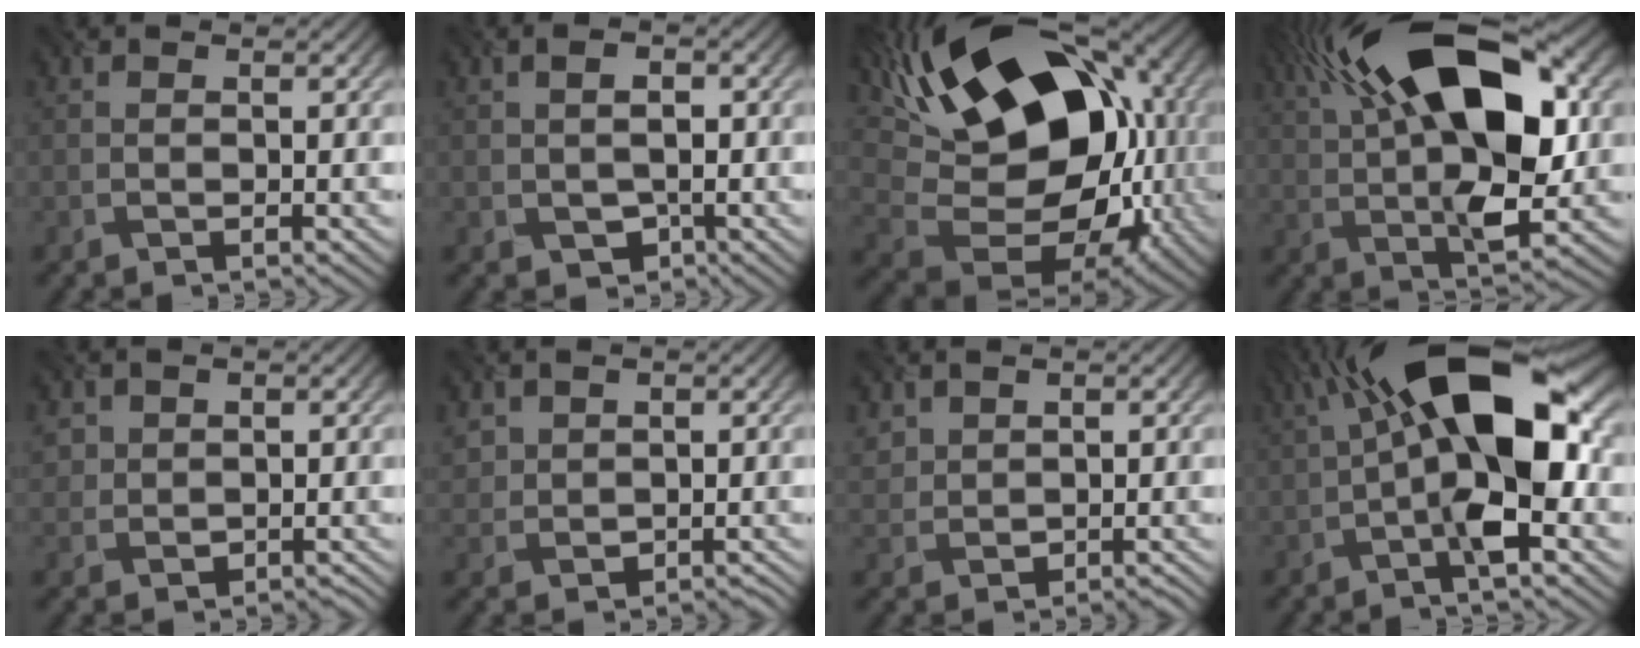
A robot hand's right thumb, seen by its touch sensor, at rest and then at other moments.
{"total": 3.6, "force": [-0.9, 2.6, 2.4], "torque": [-0.035, -0.002, -0.009]}
{"total": 20.6, "force": [5.2, 13.0, 15.1], "torque": [-0.279, 0.006, 0.102]}
{"total": 18.9, "force": [5.3, 8.4, 16.0], "torque": [-0.279, 0.046, 0.060]}
{"total": 3.3, "force": [0.5, 3.2, 0.8], "torque": [-0.018, -0.002, 0.009]}
{"total": 3.1, "force": [0.6, 2.9, 1.0], "torque": [-0.021, -0.010, 0.015]}
{"total": 2.6, "force": [0.9, 2.3, 0.7], "torque": [-0.019, -0.008, 0.020]}
{"total": 15.7, "force": [1.0, 6.4, 14.3], "torque": [-0.235, 0.033, 0.000]}